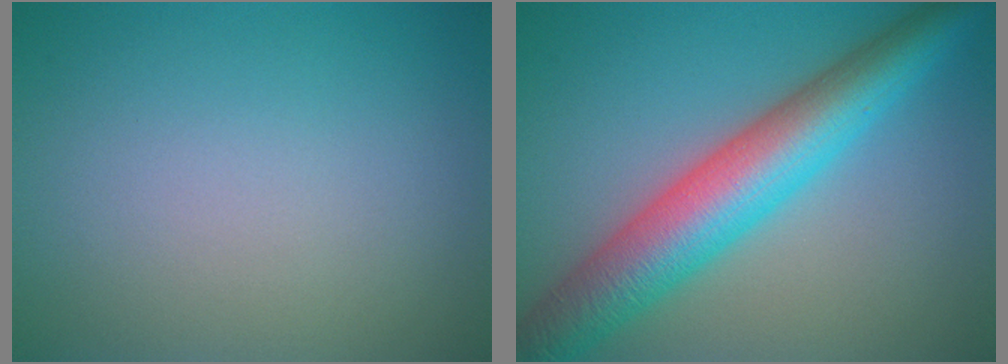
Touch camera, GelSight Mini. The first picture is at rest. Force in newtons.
{"total": 8.8, "press": 8.8, "slide": 0.1}